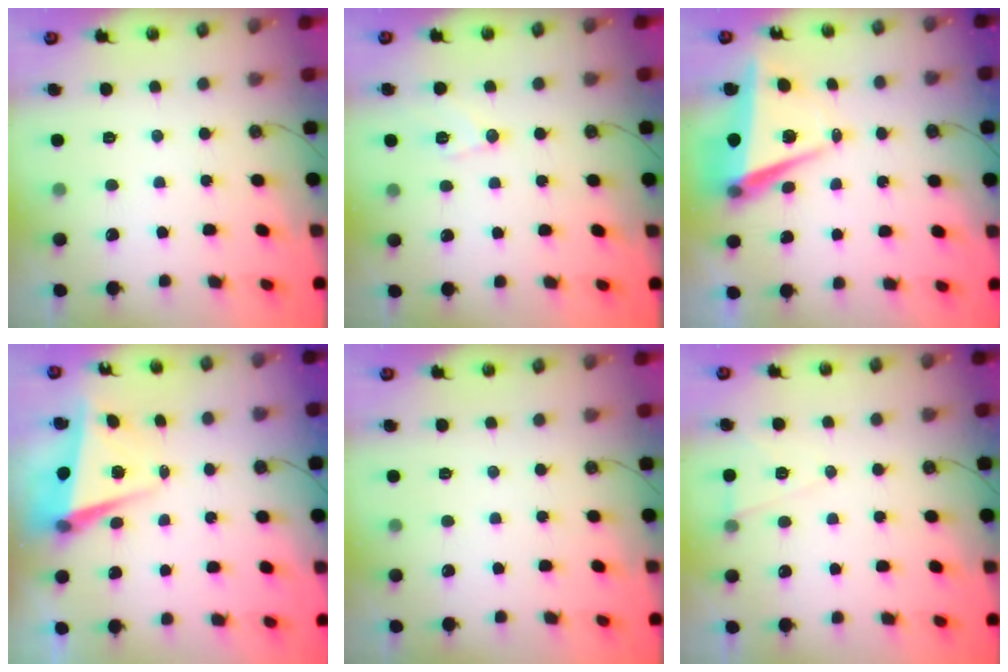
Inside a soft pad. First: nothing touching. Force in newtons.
{"total": 7.6, "press": 7.5, "slide": 1.0}
{"total": 7.5, "press": 6.1, "slide": 4.3}
{"total": 5.6, "press": 5.6, "slide": 1.0}
{"total": 0.0}
{"total": 7.0, "press": 5.4, "slide": 4.6}